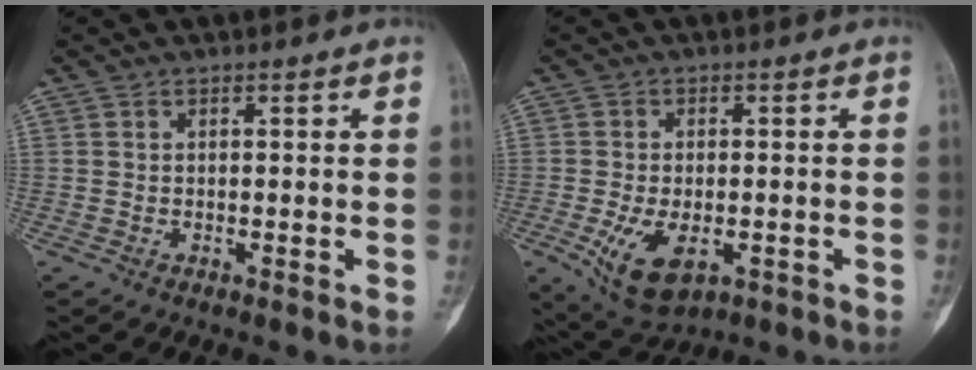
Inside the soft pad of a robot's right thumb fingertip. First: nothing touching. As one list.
[{"total": 9.3, "force": [-3.0, 5.2, 7.1], "torque": [-0.121, -0.003, -0.038]}]